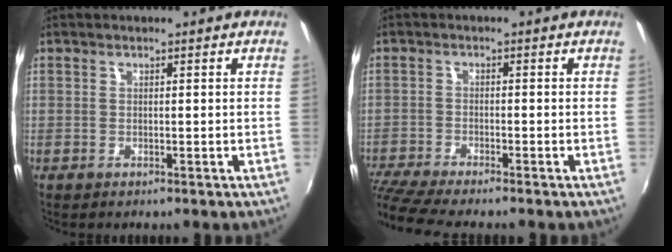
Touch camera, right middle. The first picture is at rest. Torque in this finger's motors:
{"motor_torque": [1.00, -1.13, 0.17, 0.12]}